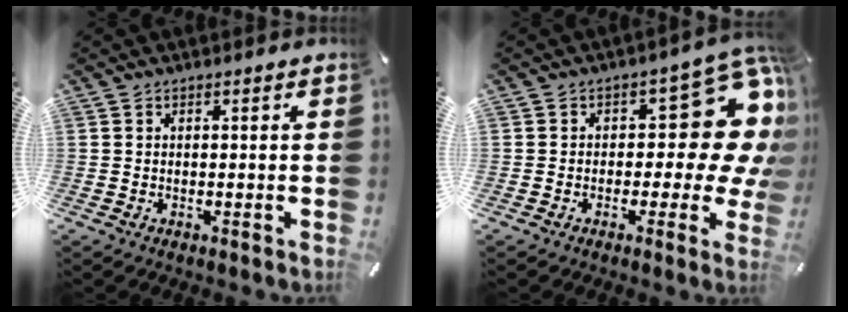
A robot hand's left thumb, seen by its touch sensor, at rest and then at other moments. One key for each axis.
{"total": 15.8, "fx": 5.0, "fy": 7.9, "fz": 12.7, "tx": -0.155, "ty": -0.045, "tz": 0.081}